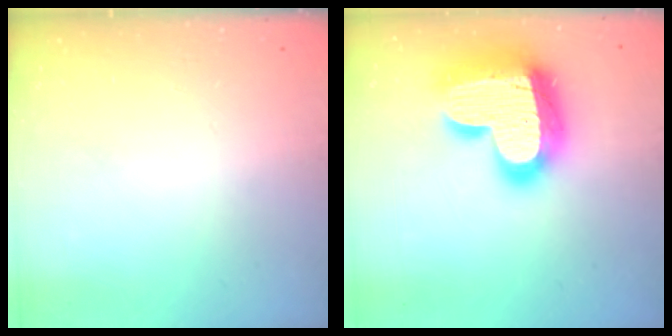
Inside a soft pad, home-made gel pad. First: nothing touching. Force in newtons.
{"total": 26.7, "press": 26.6, "slide": 1.8}